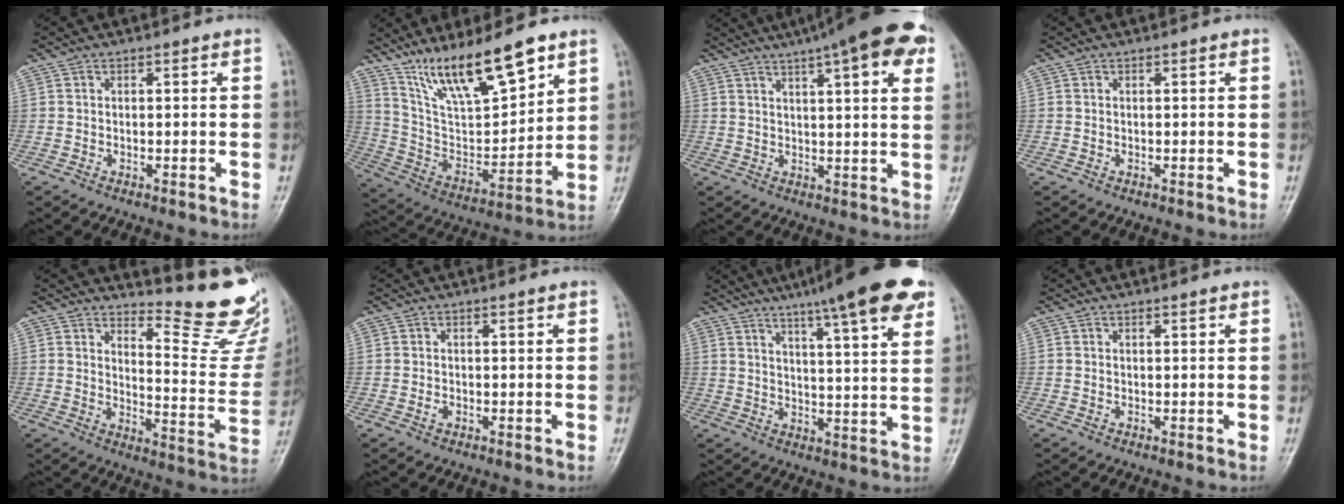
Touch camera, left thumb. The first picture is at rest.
{"total": 17.2, "force": [12.4, 4.1, 11.2], "torque": [-0.177, -0.060, 0.240]}
{"total": 18.5, "force": [10.7, 4.0, 14.5], "torque": [-0.199, 0.004, 0.138]}
{"total": 0.0}
{"total": 15.4, "force": [14.1, 2.5, 5.5], "torque": [-0.042, -0.174, 0.173]}
{"total": 1.0, "force": [0.2, 0.5, 0.9], "torque": [-0.015, 0.006, 0.007]}
{"total": 18.3, "force": [12.1, 2.4, 13.5], "torque": [-0.180, -0.033, 0.160]}
{"total": 0.7, "force": [0.5, 0.0, 0.4], "torque": [-0.010, -0.003, 0.010]}